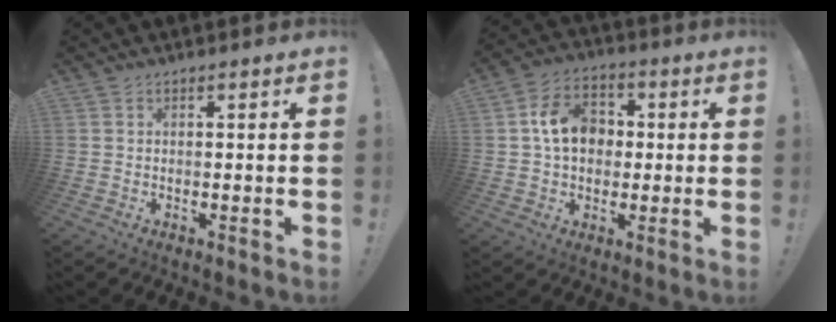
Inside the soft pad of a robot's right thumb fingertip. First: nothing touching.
{"total": 12.7, "force": [2.2, 9.9, 7.7], "torque": [-0.123, 0.009, 0.044]}